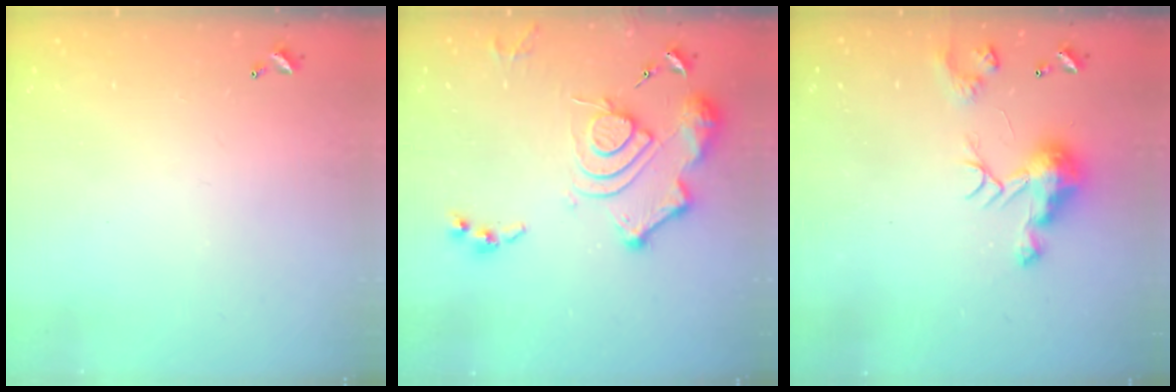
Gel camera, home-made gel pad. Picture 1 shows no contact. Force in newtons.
{"total": 15.2, "press": 15.1, "slide": 1.7}
{"total": 9.2, "press": 9.2, "slide": 0.5}